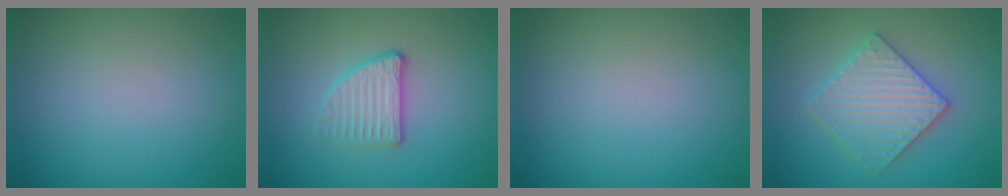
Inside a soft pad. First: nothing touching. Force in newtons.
{"total": 2.9, "press": 2.5, "slide": 1.4}
{"total": 0.0}
{"total": 5.2, "press": 5.1, "slide": 1.0}